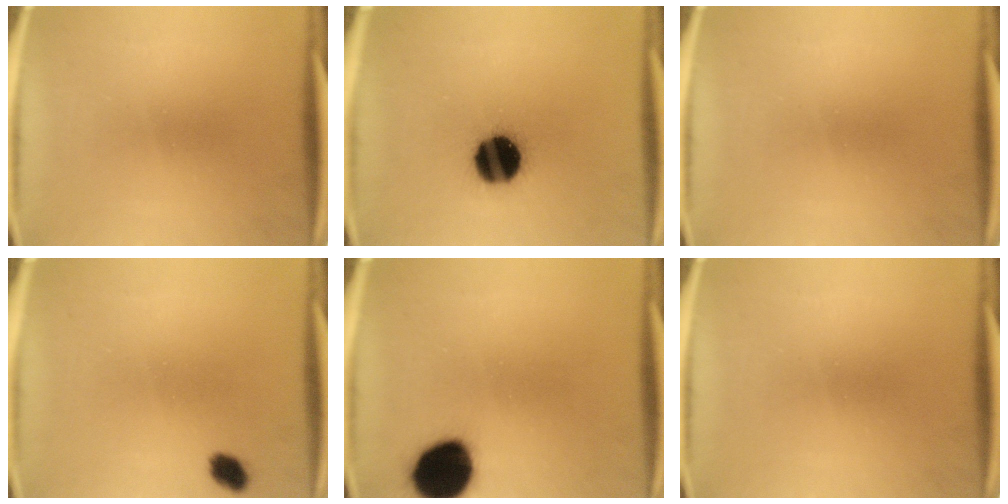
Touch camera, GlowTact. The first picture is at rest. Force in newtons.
{"total": 15.3}
{"total": 0.0}
{"total": 2.8}
{"total": 15.1}
{"total": 0.0}